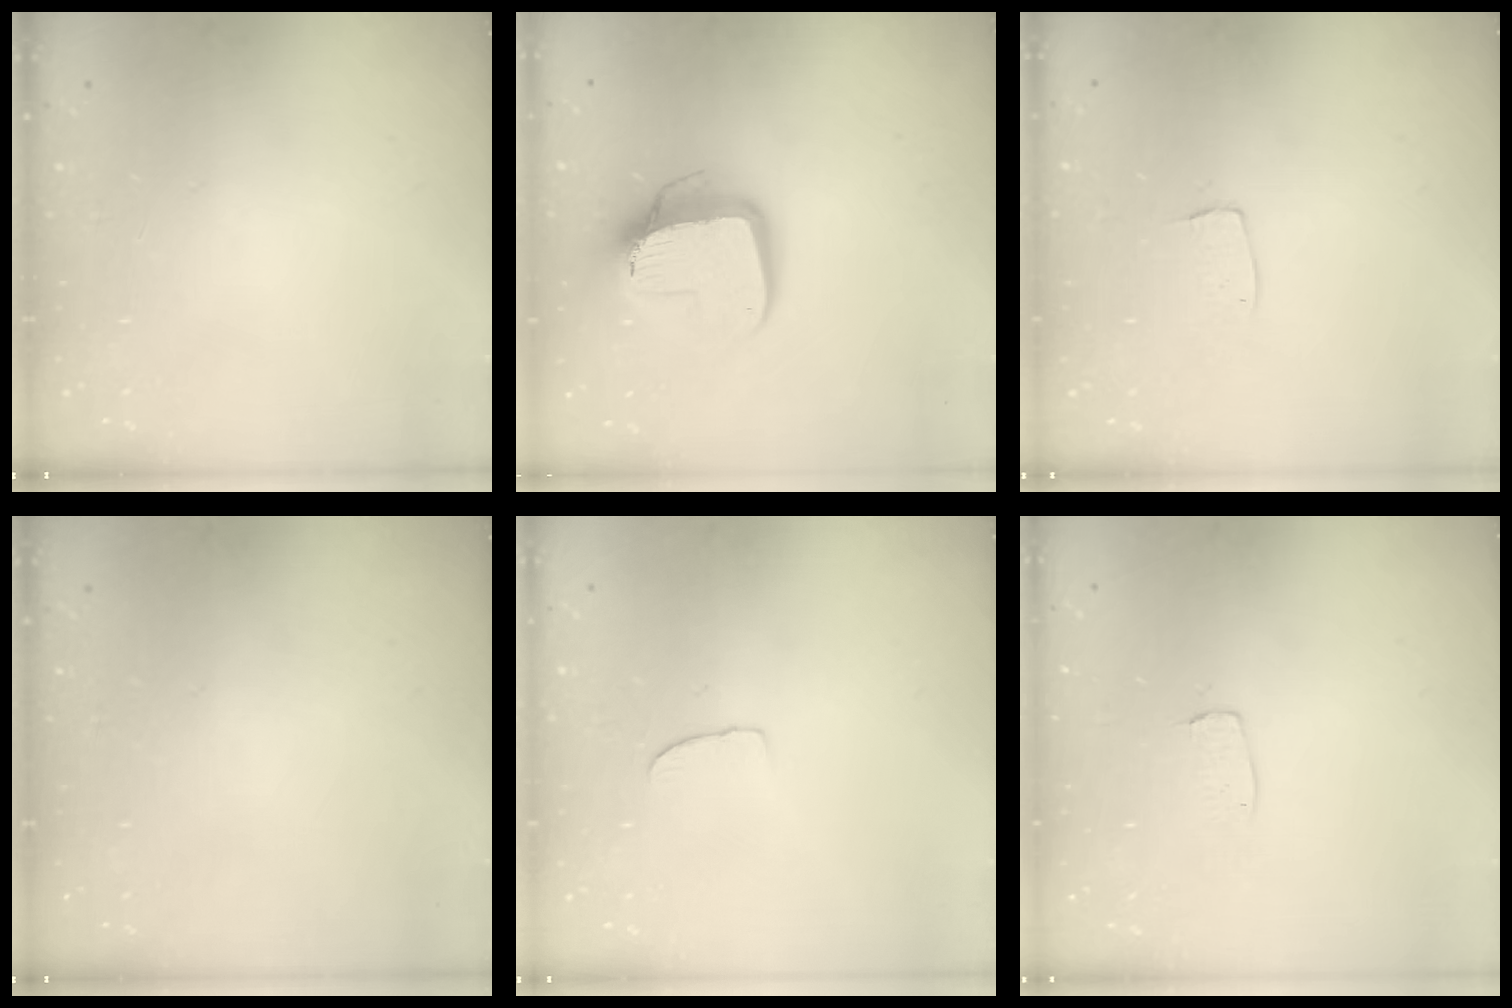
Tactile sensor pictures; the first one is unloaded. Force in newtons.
{"total": 13.3, "press": 13.2, "slide": 1.2}
{"total": 5.2, "press": 5.2, "slide": 0.3}
{"total": 0.0}
{"total": 4.2, "press": 4.2, "slide": 0.4}
{"total": 4.5, "press": 4.5, "slide": 0.3}